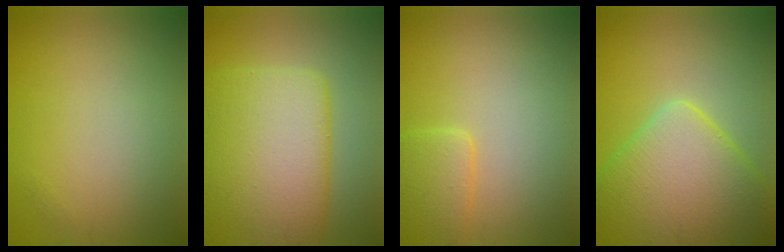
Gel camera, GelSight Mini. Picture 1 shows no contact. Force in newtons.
{"total": 11.7, "press": 11.6, "slide": 0.8}
{"total": 2.6, "press": 2.5, "slide": 0.2}
{"total": 10.4, "press": 10.4, "slide": 0.6}